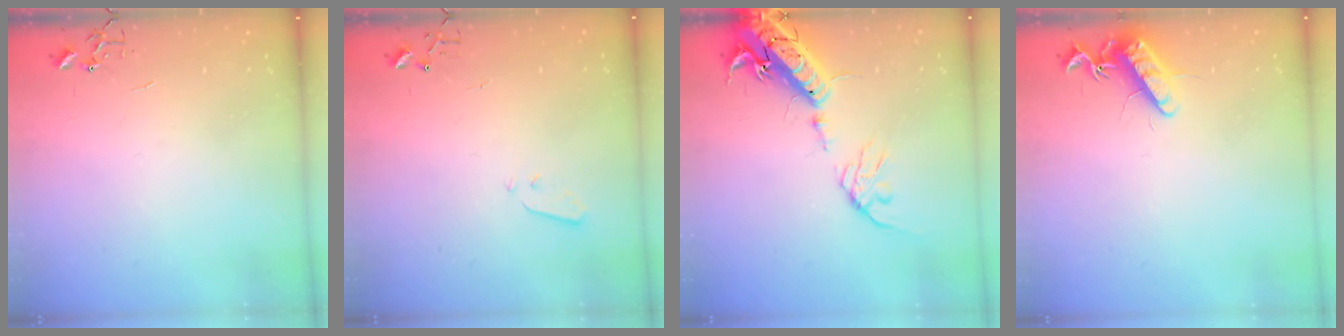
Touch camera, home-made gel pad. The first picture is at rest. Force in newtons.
{"total": 3.2, "press": 3.2, "slide": 0.1}
{"total": 18.1, "press": 17.7, "slide": 3.8}
{"total": 11.9, "press": 11.8, "slide": 1.3}